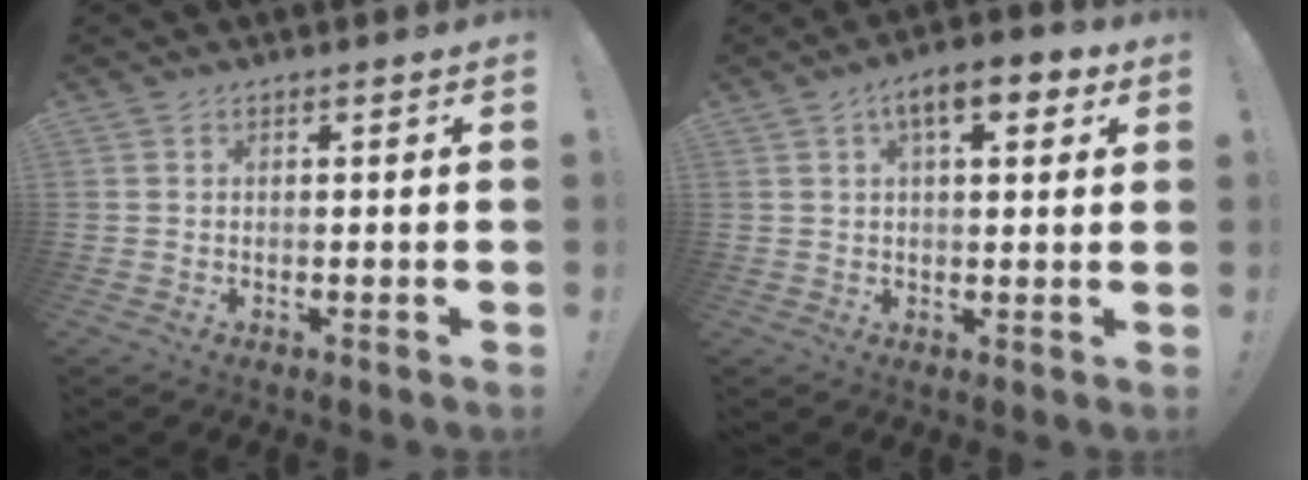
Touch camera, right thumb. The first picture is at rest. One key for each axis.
{"total": 9.0, "fx": 3.8, "fy": 3.7, "fz": 7.2, "tx": -0.103, "ty": -0.006, "tz": 0.061}